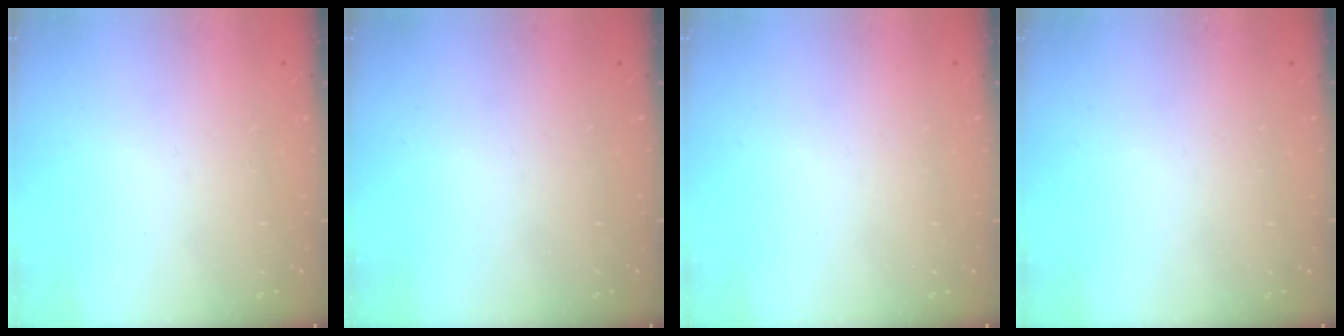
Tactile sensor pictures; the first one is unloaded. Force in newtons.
{"total": 0.0}
{"total": 0.0}
{"total": 0.0}